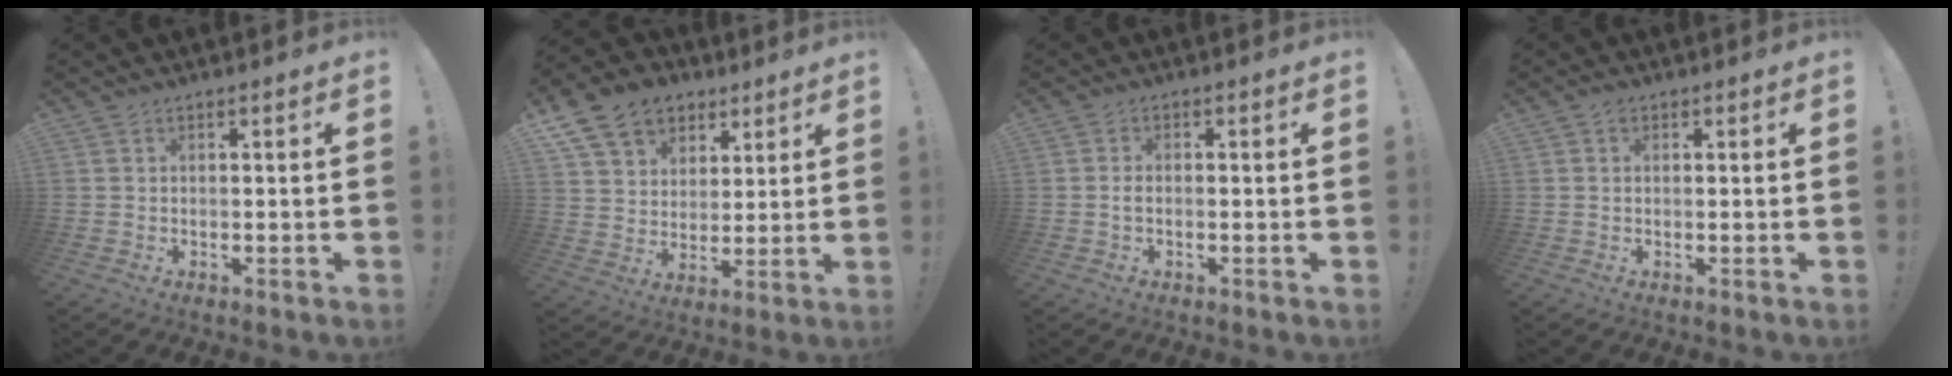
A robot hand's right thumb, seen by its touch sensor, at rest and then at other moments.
{"total": 15.2, "force": [8.0, 11.3, 6.4], "torque": [-0.096, -0.039, 0.155]}
{"total": 1.5, "force": [-0.4, 0.6, 1.4], "torque": [-0.030, 0.002, -0.009]}
{"total": 0.8, "force": [0.4, 0.4, 0.4], "torque": [-0.003, 0.000, 0.006]}